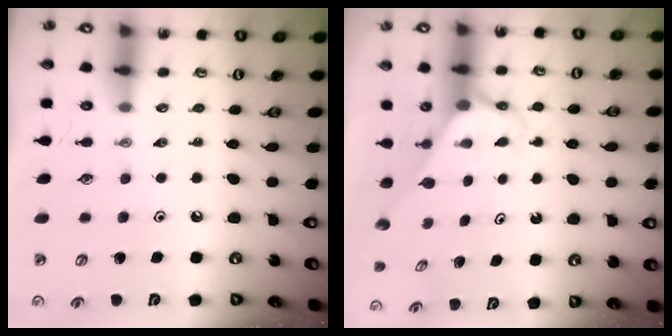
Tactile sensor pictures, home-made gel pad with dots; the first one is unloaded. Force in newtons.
{"total": 2.6, "press": 2.6, "slide": 0.1}